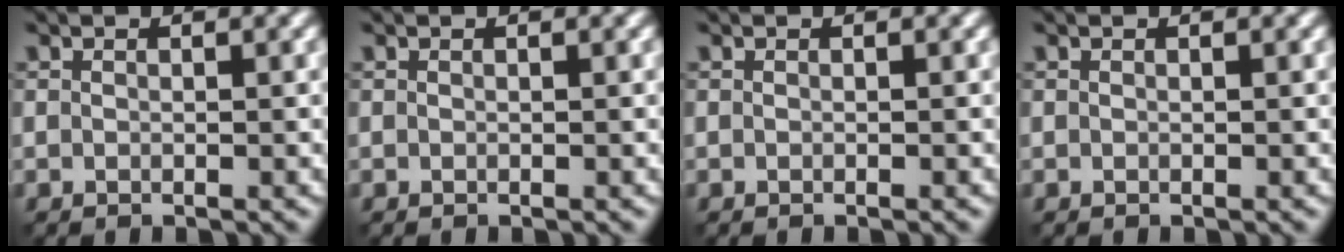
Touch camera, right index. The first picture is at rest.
{"total": 0.0}
{"total": 0.0}
{"total": 0.0}